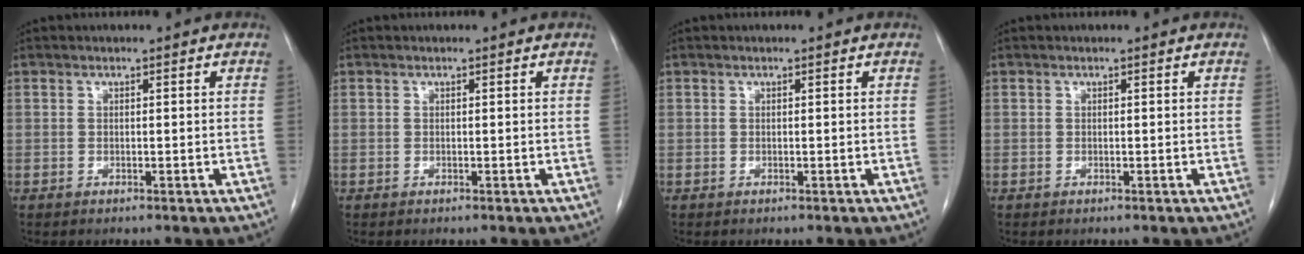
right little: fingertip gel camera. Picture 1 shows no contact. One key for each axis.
{"total": 0.0}
{"total": 0.0}
{"total": 0.0}